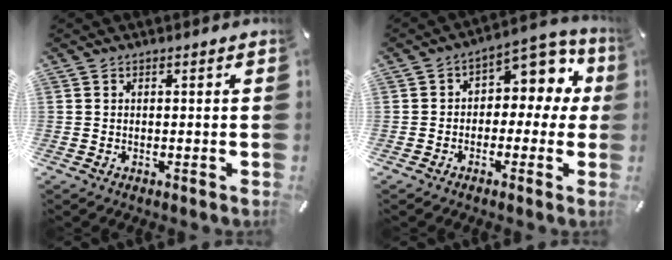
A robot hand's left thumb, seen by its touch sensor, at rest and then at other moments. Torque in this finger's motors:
{"motor_torque": [0.58, 0.17, 0.40, 0.61, 0.00]}